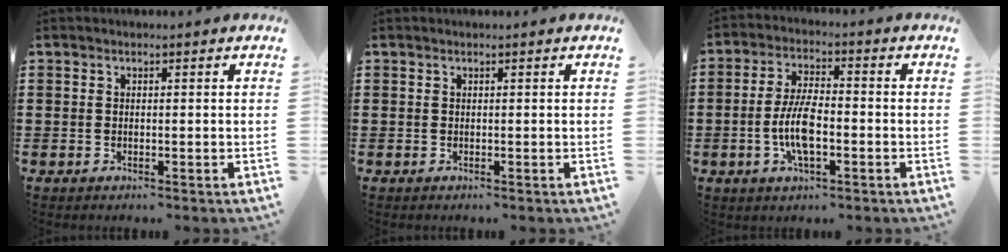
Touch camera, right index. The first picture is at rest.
{"total": 0.0}
{"total": 7.7, "force": [-1.8, 2.8, 7.0], "torque": [-0.160, -0.006, -0.041]}